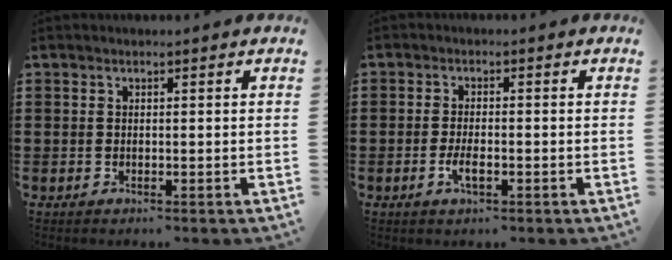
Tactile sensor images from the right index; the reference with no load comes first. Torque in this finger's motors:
{"motor_torque": [1.10, 1.04, 0.07, 0.05]}